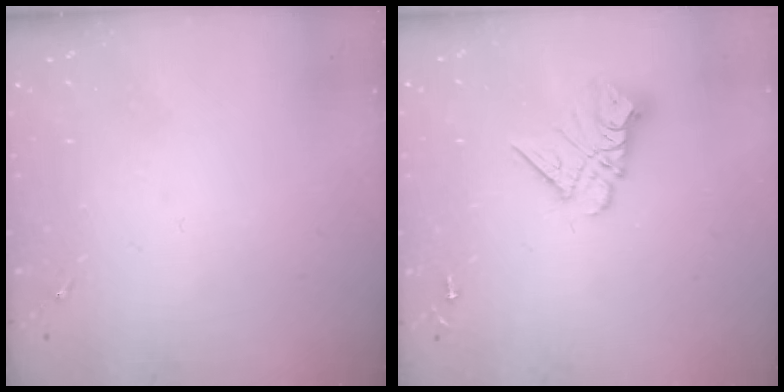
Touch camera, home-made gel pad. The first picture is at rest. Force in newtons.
{"total": 10.7, "press": 10.7, "slide": 1.0}